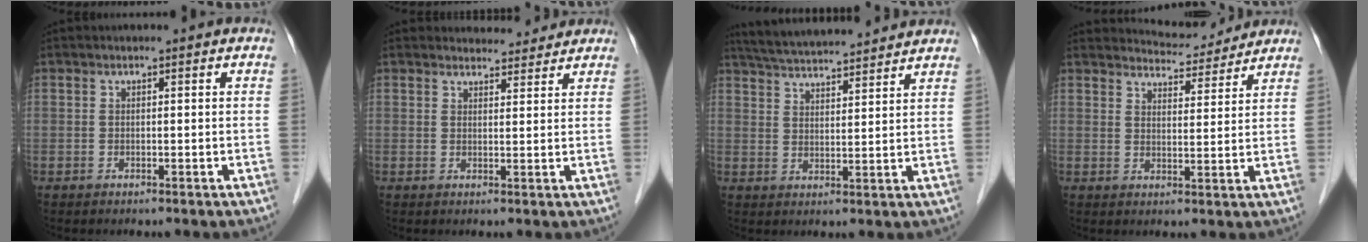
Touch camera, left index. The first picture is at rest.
{"total": 4.2, "force": [4.0, 1.2, 0.2], "torque": [-0.001, 0.005, 0.048]}
{"total": 13.8, "force": [12.8, 1.3, 5.0], "torque": [-0.093, 0.026, 0.195]}
{"total": 6.8, "force": [6.7, 1.1, 0.3], "torque": [-0.010, 0.002, 0.090]}